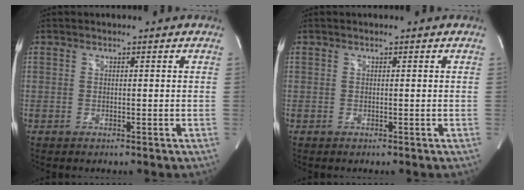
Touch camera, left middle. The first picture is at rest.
{"total": 0.0}